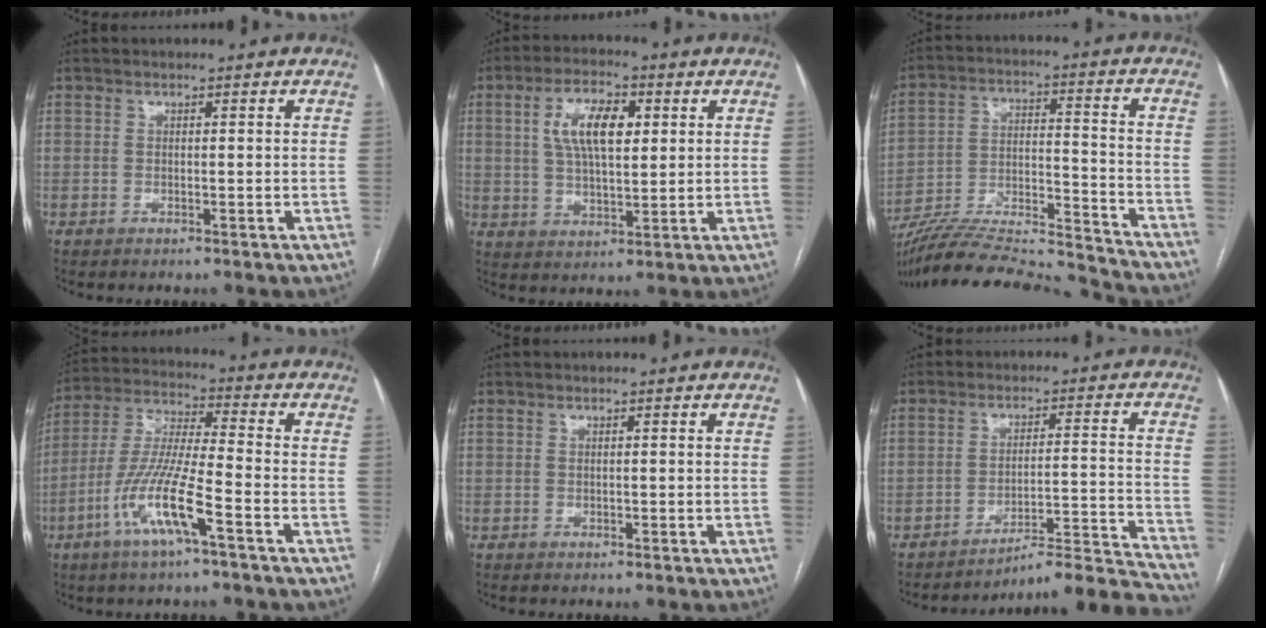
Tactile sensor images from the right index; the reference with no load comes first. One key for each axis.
{"total": 9.5, "fx": 2.6, "fy": 3.9, "fz": 8.2, "tx": -0.157, "ty": 0.016, "tz": 0.049}
{"total": 25.1, "fx": -23.5, "fy": 1.7, "fz": 8.7, "tx": -0.153, "ty": -0.006, "tz": -0.362}
{"total": 12.5, "fx": -5.7, "fy": 0.8, "fz": 11.1, "tx": -0.234, "ty": -0.004, "tz": -0.113}
{"total": 0.0}
{"total": 16.7, "fx": -16.4, "fy": -2.6, "fz": 2.1, "tx": 0.005, "ty": 0.018, "tz": -0.224}